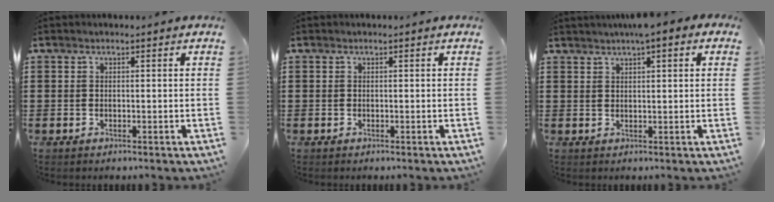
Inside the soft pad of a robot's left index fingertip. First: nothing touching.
{"total": 0.0}
{"total": 3.2, "force": [2.2, 0.3, 2.4], "torque": [-0.050, 0.006, 0.039]}